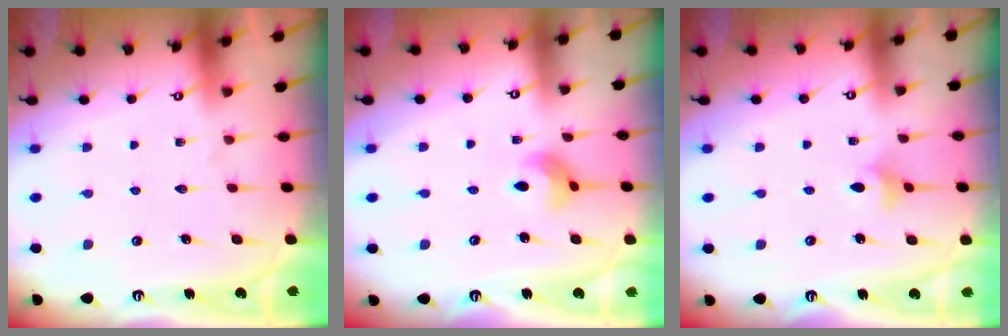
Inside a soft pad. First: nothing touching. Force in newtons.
{"total": 6.0, "press": 6.0, "slide": 0.4}
{"total": 4.1, "press": 4.0, "slide": 0.9}